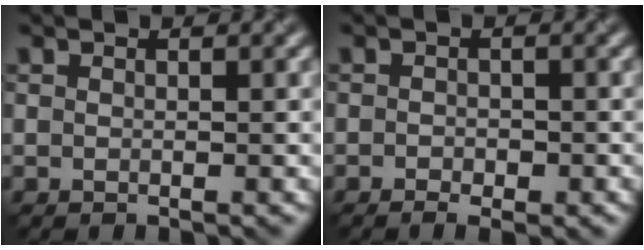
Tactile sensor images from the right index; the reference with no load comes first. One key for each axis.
{"total": 1.7, "fx": -1.1, "fy": 0.8, "fz": 1.0, "tx": -0.016, "ty": 0.005, "tz": -0.008}